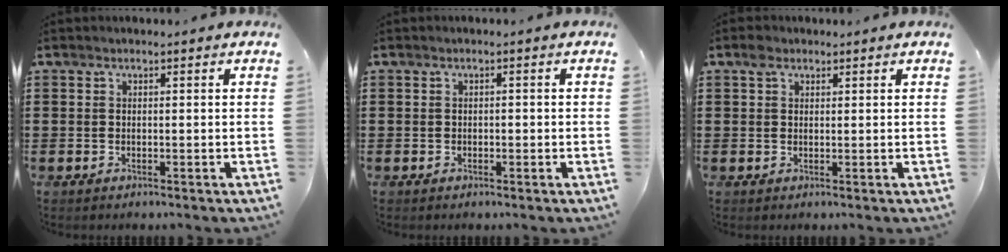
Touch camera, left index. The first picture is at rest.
{"total": 0.6, "force": [-0.2, 0.4, 0.5], "torque": [-0.010, 0.000, -0.004]}
{"total": 1.7, "force": [1.1, 1.1, 0.7], "torque": [-0.016, 0.006, 0.020]}